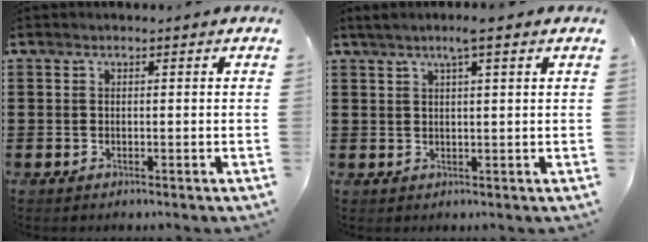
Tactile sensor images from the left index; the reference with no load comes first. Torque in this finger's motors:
{"motor_torque": [2.14, 0.00, 0.22, 0.13]}